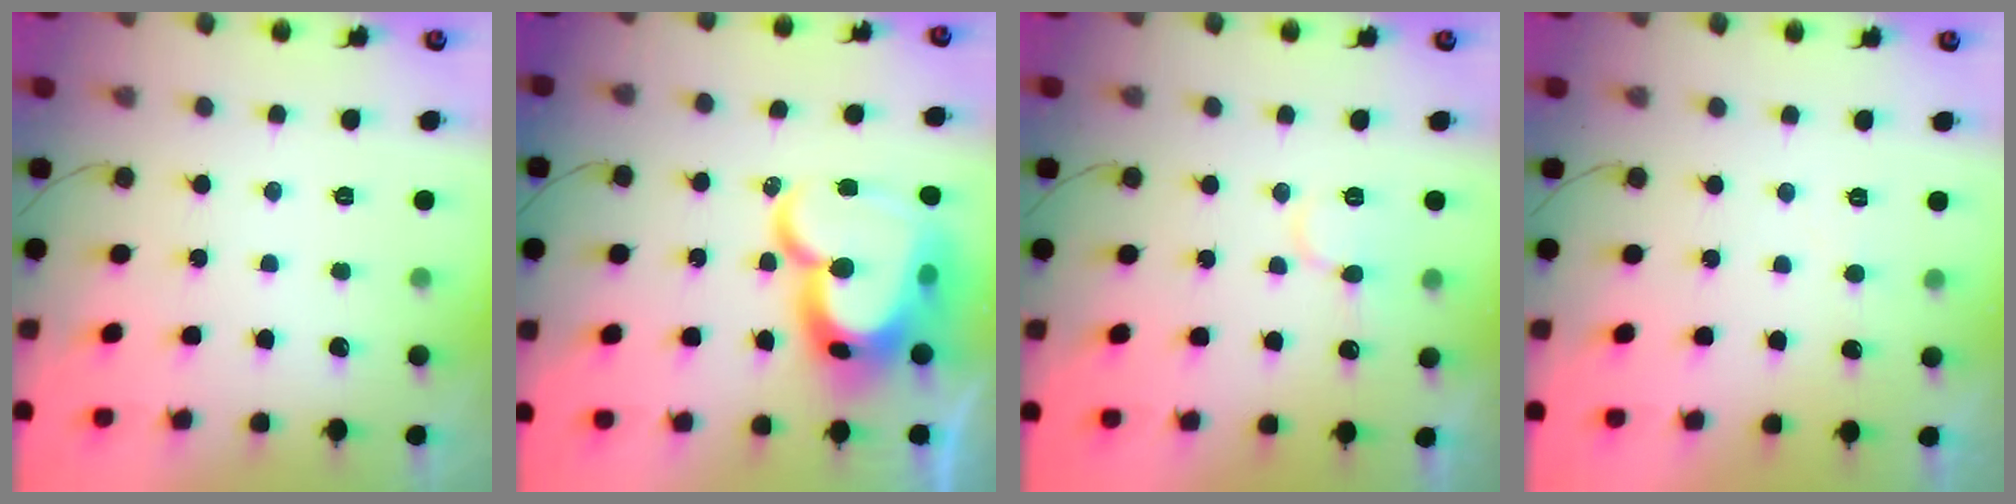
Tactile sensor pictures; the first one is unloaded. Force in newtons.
{"total": 27.1, "press": 27.0, "slide": 2.4}
{"total": 8.2, "press": 8.1, "slide": 1.4}
{"total": 2.6, "press": 2.6, "slide": 0.3}